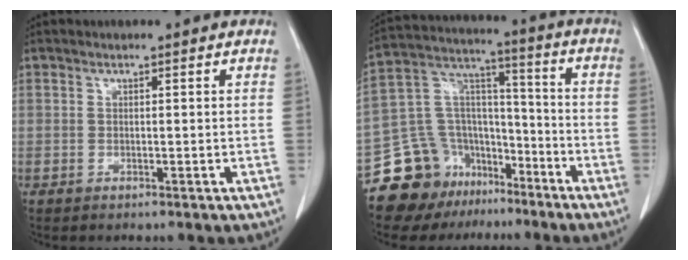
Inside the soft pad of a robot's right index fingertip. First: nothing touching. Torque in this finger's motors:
{"motor_torque": [-0.05, -0.18, -0.18, -0.21]}